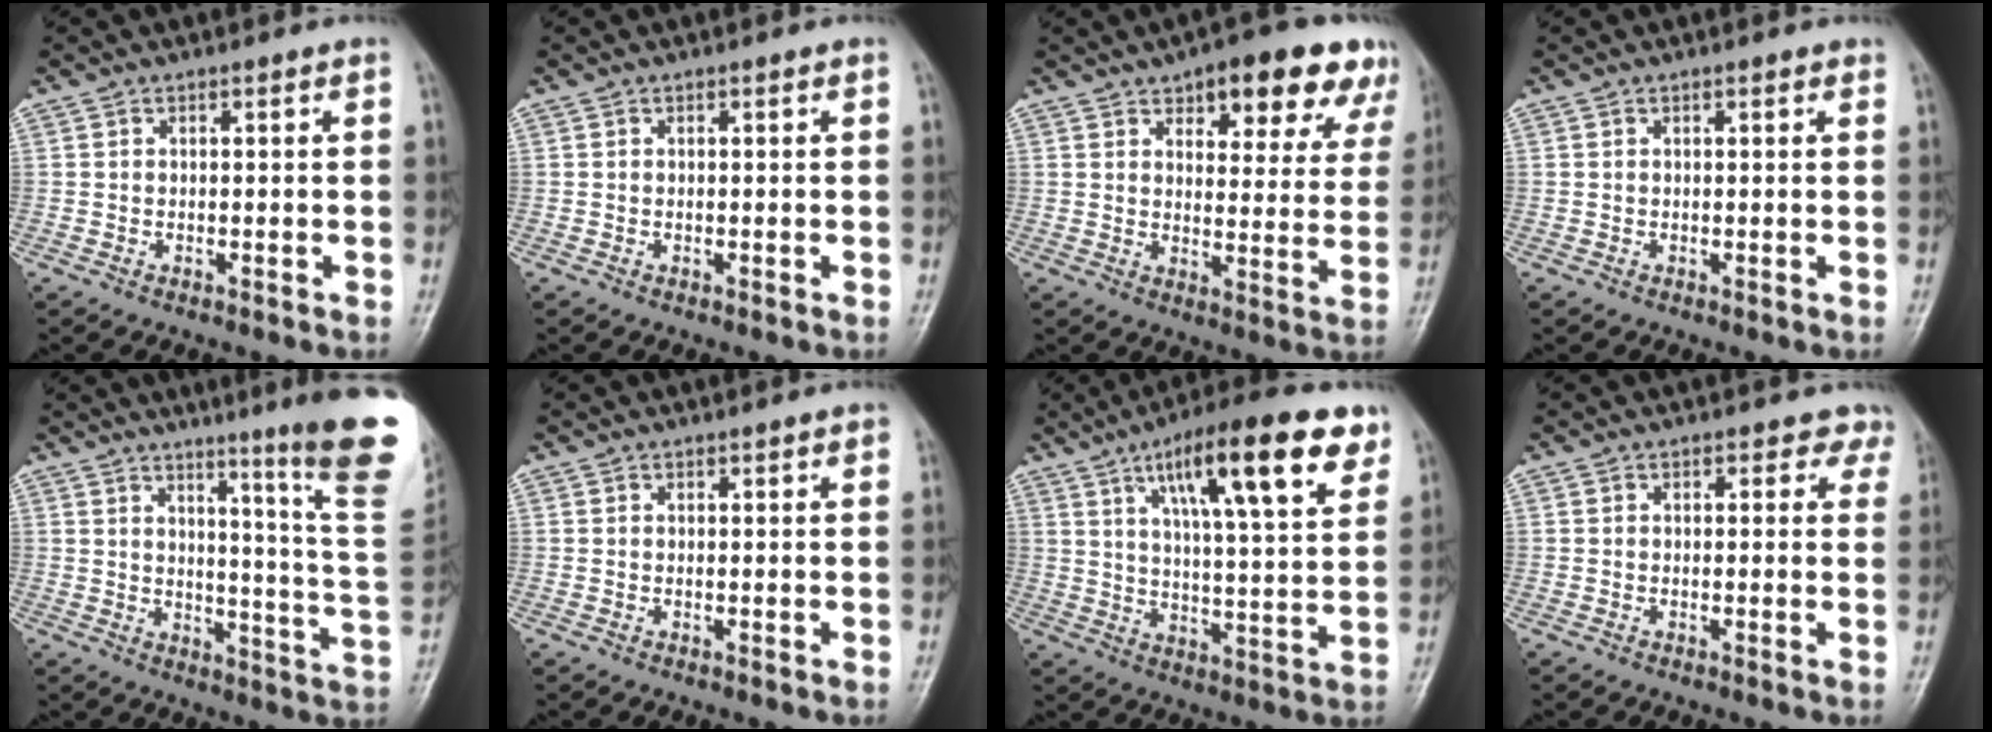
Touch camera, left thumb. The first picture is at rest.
{"total": 0.0}
{"total": 16.4, "force": [10.0, 6.9, 11.0], "torque": [-0.089, -0.033, 0.123]}
{"total": 0.7, "force": [0.5, 0.3, 0.5], "torque": [-0.007, -0.002, 0.004]}
{"total": 19.1, "force": [11.6, 0.3, 15.2], "torque": [-0.177, -0.089, 0.143]}
{"total": 1.2, "force": [0.8, 0.4, 0.8], "torque": [-0.007, -0.001, 0.008]}
{"total": 19.7, "force": [10.4, 5.0, 16.0], "torque": [-0.219, -0.025, 0.158]}
{"total": 3.4, "force": [2.4, 2.1, 0.9], "torque": [0.024, -0.009, 0.013]}